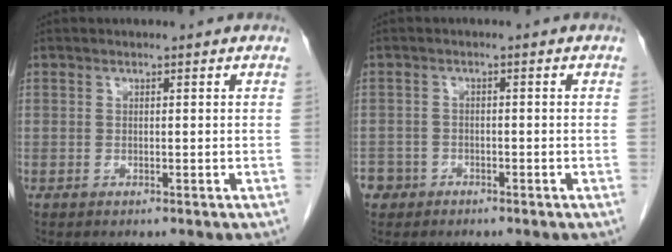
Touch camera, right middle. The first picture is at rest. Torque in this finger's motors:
{"motor_torque": [0.38, -0.34, 0.03, 0.00]}